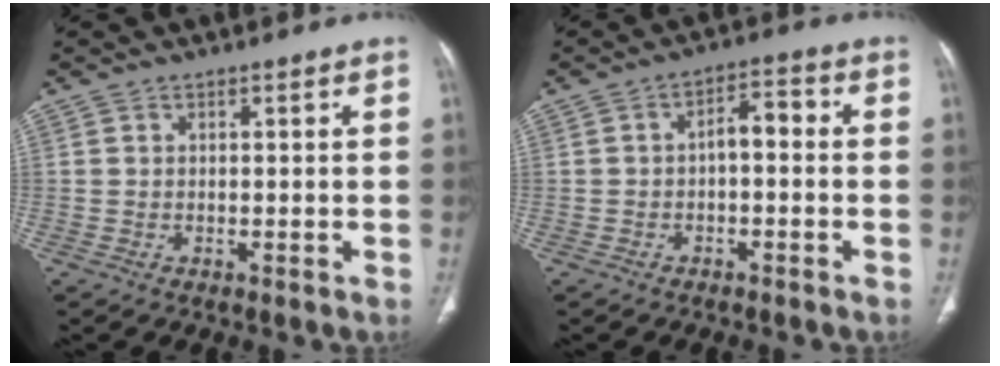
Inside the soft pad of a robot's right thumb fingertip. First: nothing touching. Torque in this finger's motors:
{"motor_torque": [0.84, 0.75, 0.61, -0.05, 0.03]}